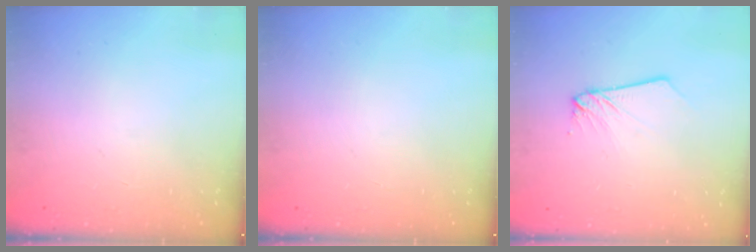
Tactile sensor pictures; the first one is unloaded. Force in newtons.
{"total": 0.0}
{"total": 2.0, "press": 2.0, "slide": 0.2}